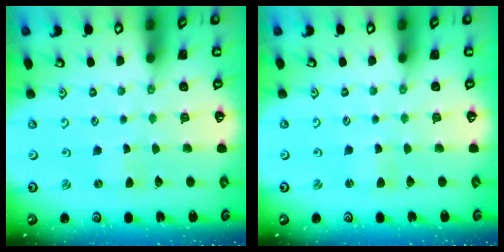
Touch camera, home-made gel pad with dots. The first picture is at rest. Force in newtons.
{"total": 0.9, "press": 0.9, "slide": 0.2}